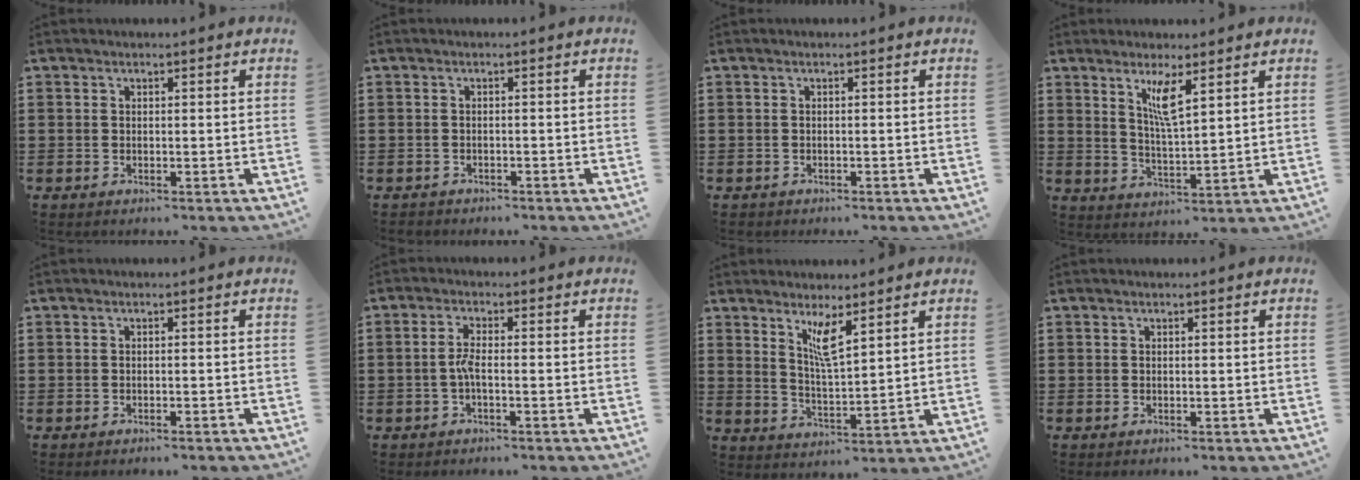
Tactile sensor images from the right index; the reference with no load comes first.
{"total": 1.1, "force": [-1.0, 0.3, -0.2], "torque": [0.000, 0.003, -0.025]}
{"total": 0.6, "force": [-0.6, 0.1, -0.1], "torque": [-0.001, 0.001, -0.014]}
{"total": 5.0, "force": [2.7, 0.7, 4.1], "torque": [-0.080, -0.001, 0.044]}
{"total": 0.6, "force": [-0.5, -0.1, 0.1], "torque": [-0.003, -0.002, -0.011]}
{"total": 2.8, "force": [-0.9, 0.4, 2.6], "torque": [-0.064, -0.004, -0.023]}
{"total": 4.8, "force": [3.0, 0.6, 3.7], "torque": [-0.074, -0.003, 0.051]}
{"total": 0.0}